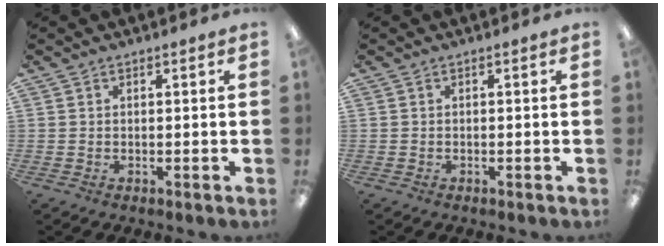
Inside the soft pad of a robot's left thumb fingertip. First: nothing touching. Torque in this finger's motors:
{"motor_torque": [-0.04, 0.06, 0.14, 0.03, 0.00]}